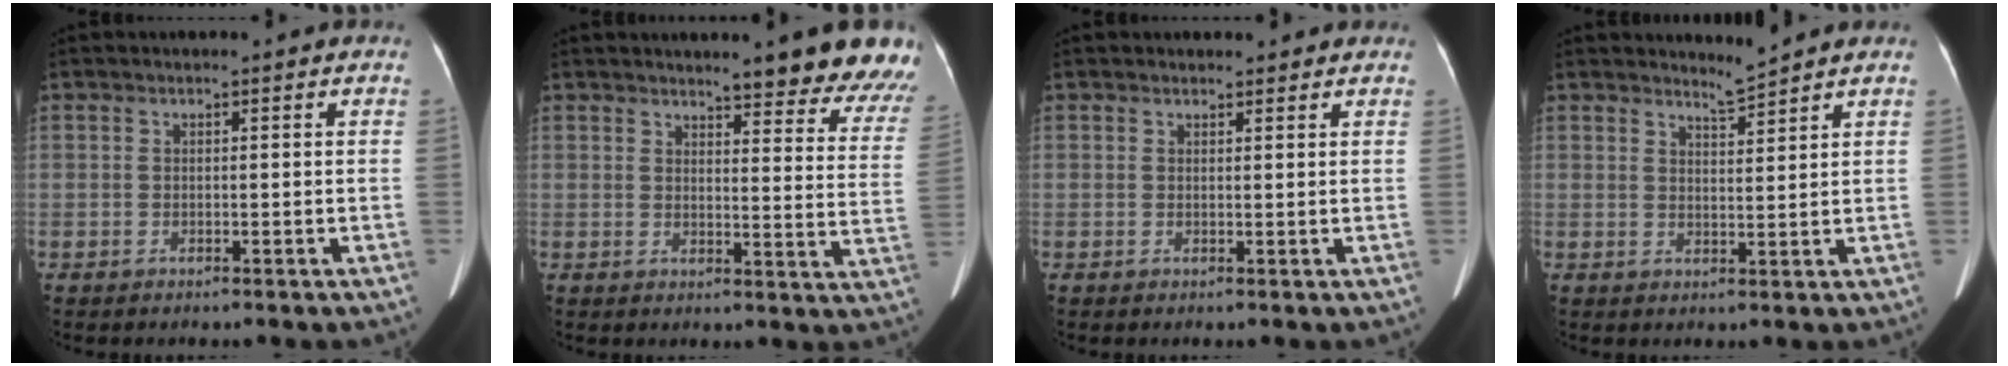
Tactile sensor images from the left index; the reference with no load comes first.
{"total": 14.9, "force": [13.8, 1.3, 5.4], "torque": [-0.031, -0.093, 0.136]}
{"total": 2.8, "force": [2.6, 0.9, 0.6], "torque": [-0.003, 0.002, 0.029]}
{"total": 2.0, "force": [1.9, -0.8, -0.2], "torque": [-0.003, -0.022, 0.041]}